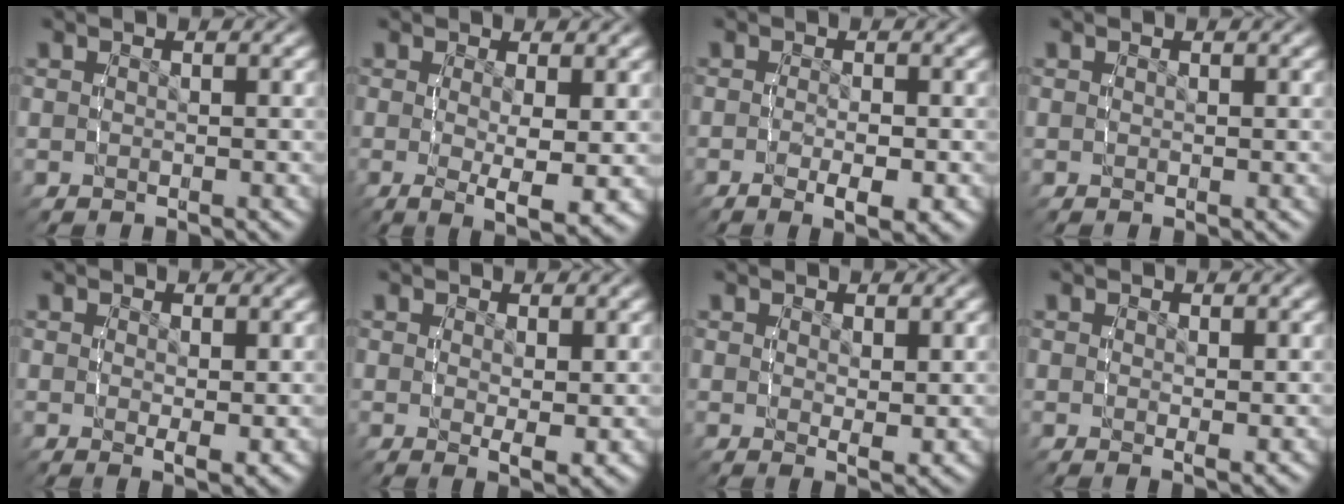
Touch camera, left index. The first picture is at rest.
{"total": 5.4, "force": [-1.3, 1.1, 5.1], "torque": [-0.073, -0.020, -0.010]}
{"total": 3.1, "force": [-0.9, 1.3, 2.7], "torque": [-0.041, 0.002, -0.019]}
{"total": 0.0}
{"total": 1.7, "force": [0.6, -0.1, 1.6], "torque": [-0.013, -0.008, 0.011]}
{"total": 2.2, "force": [0.7, 0.0, 2.1], "torque": [-0.018, -0.011, 0.015]}
{"total": 1.8, "force": [1.2, -0.3, 1.2], "torque": [-0.008, -0.009, 0.022]}
{"total": 1.0, "force": [0.7, -0.1, 0.8], "torque": [-0.003, -0.005, 0.012]}